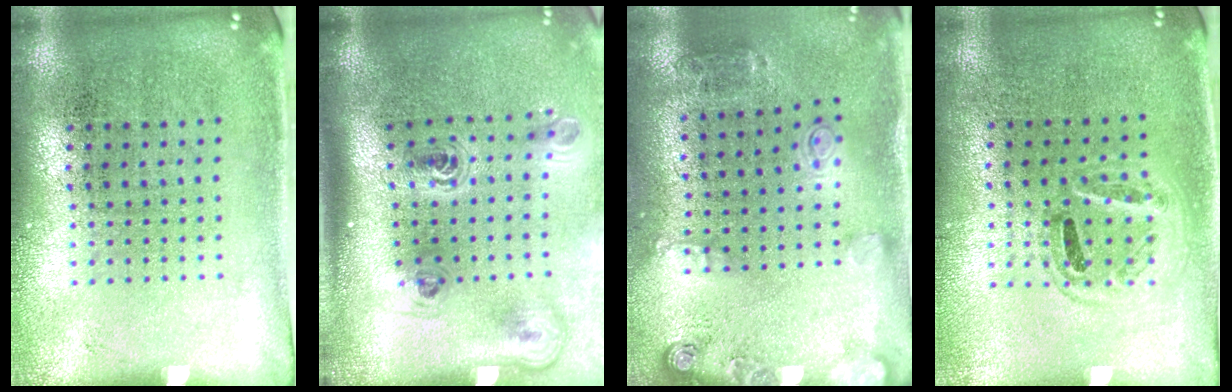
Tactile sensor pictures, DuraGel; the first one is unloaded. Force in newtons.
{"total": 2.3, "press": 1.5, "slide": 1.7}
{"total": 2.0, "press": 1.2, "slide": 1.6}
{"total": 1.0, "press": 0.9, "slide": 0.3}